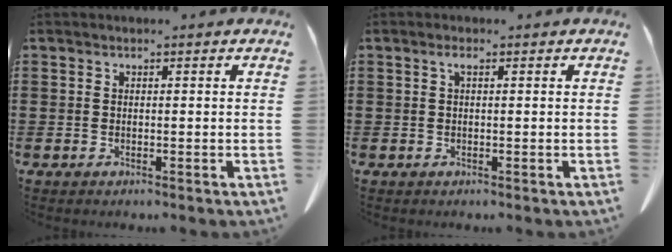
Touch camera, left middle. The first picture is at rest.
{"total": 1.1, "force": [0.2, 0.2, 1.0], "torque": [-0.022, 0.003, 0.003]}